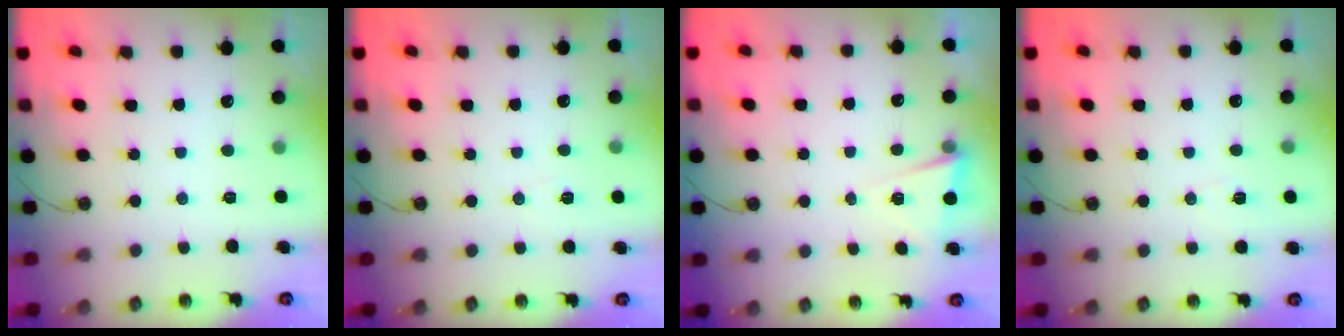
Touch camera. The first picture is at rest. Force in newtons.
{"total": 4.9, "press": 3.3, "slide": 3.6}
{"total": 3.0, "press": 2.8, "slide": 0.9}
{"total": 5.1, "press": 4.9, "slide": 1.3}